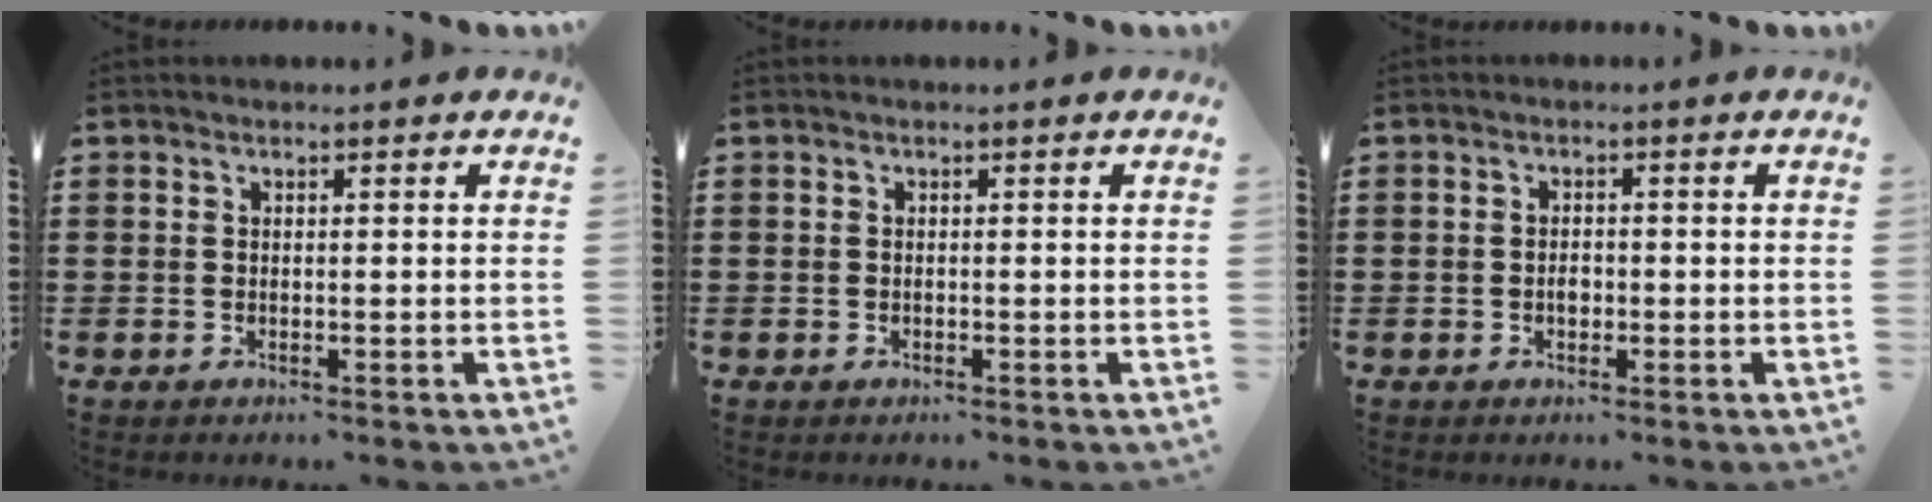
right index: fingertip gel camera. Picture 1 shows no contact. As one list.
[{"total": 0.0}, {"total": 1.6, "force": [-0.4, 0.9, 1.2], "torque": [-0.026, 0.000, -0.008]}]